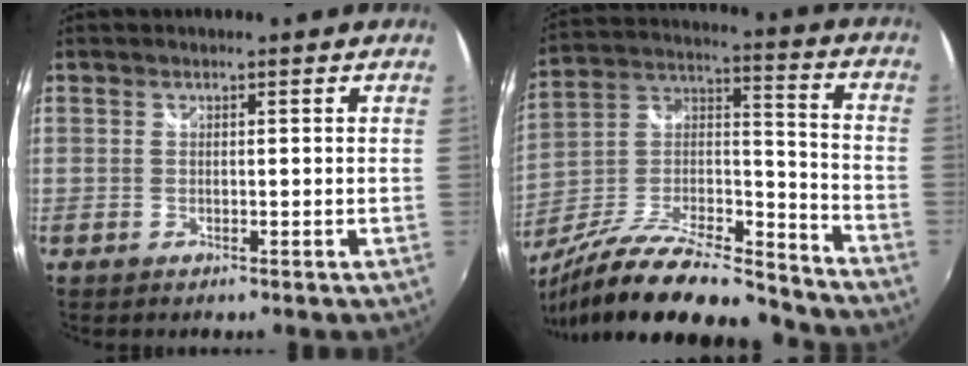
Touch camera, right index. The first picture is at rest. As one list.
[{"total": 25.1, "force": [-20.0, 6.8, 13.6], "torque": [-0.245, -0.011, -0.325]}]